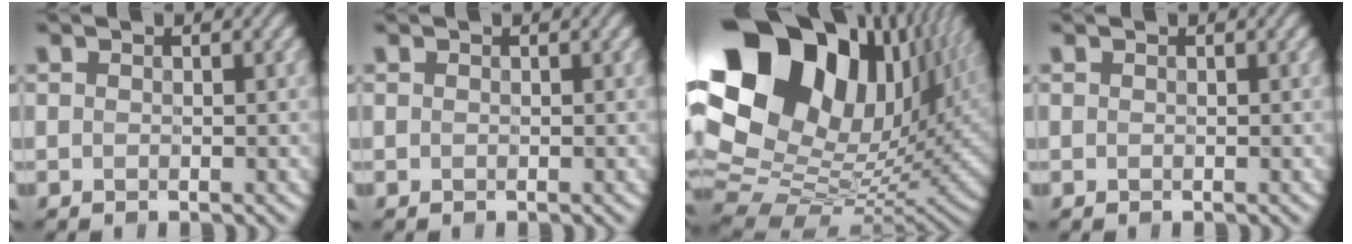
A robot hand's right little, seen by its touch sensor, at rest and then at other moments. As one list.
[{"total": 0.0}, {"total": 20.1, "force": [8.0, 13.0, 13.1], "torque": [-0.255, 0.042, 0.142]}, {"total": 0.0}]